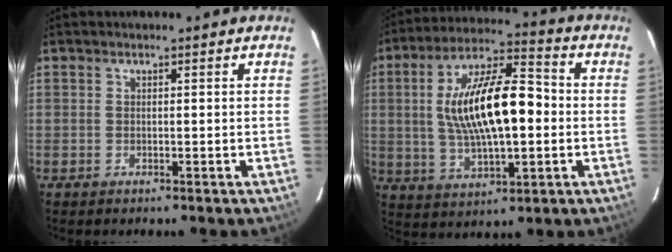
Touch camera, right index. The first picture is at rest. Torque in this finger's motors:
{"motor_torque": [1.84, -0.21, 1.05, 0.21]}